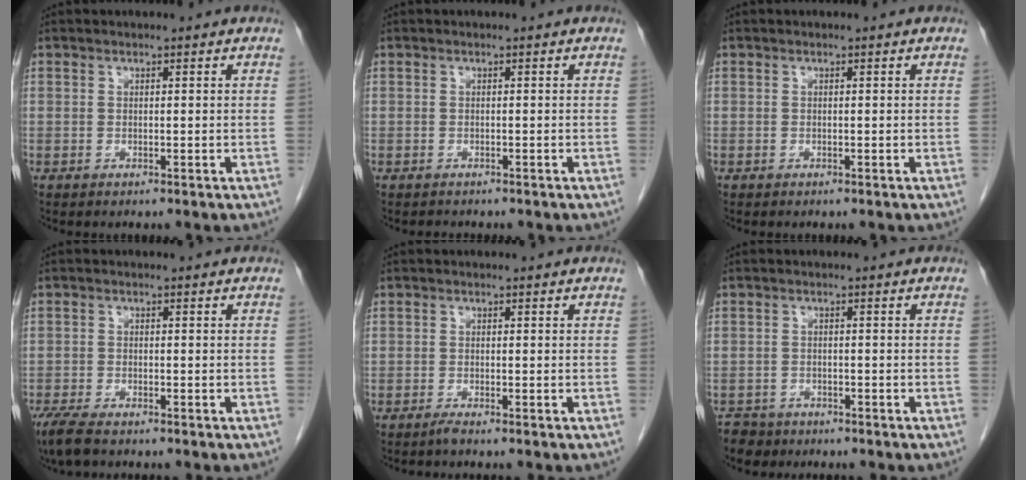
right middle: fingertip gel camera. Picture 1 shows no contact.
{"total": 1.0, "force": [-0.9, 0.3, 0.1], "torque": [-0.010, -0.003, -0.014]}
{"total": 0.0}
{"total": 5.3, "force": [-4.1, 1.4, 3.0], "torque": [-0.062, -0.014, -0.071]}
{"total": 0.9, "force": [-0.7, -0.2, 0.4], "torque": [-0.010, -0.001, -0.014]}
{"total": 3.1, "force": [-2.5, 1.9, -0.2], "torque": [-0.001, 0.005, -0.042]}